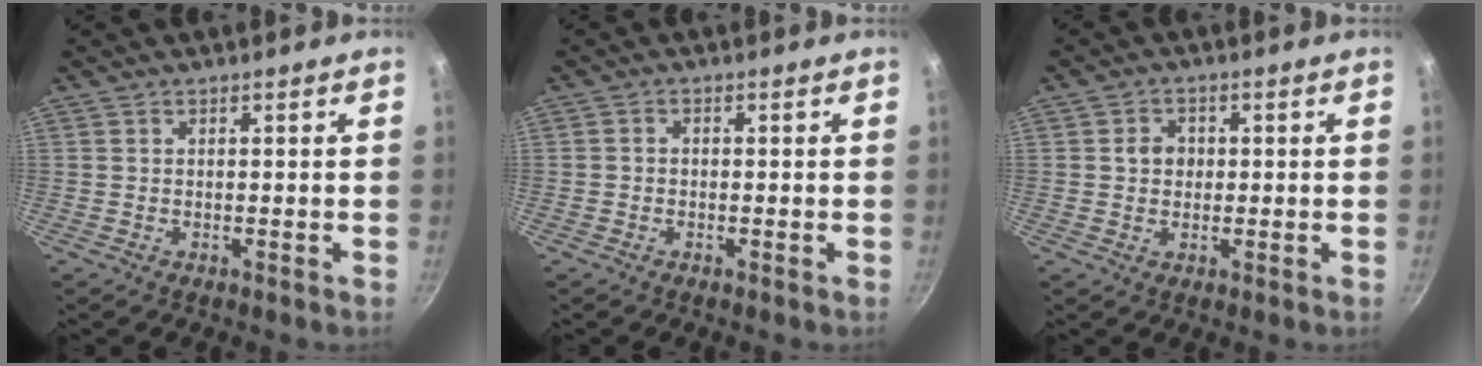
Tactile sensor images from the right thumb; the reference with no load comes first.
{"total": 1.0, "force": [-0.5, 0.7, 0.5], "torque": [-0.010, 0.005, -0.010]}
{"total": 3.6, "force": [0.2, 3.1, 1.7], "torque": [-0.009, 0.003, -0.001]}